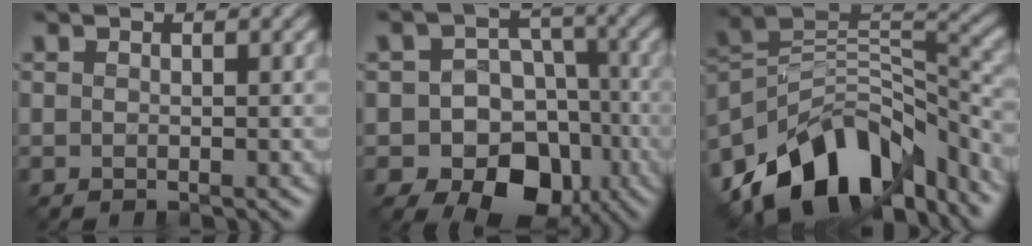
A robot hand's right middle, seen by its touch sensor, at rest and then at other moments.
{"total": 9.5, "force": [-4.0, 7.0, 5.0], "torque": [-0.047, -0.006, -0.076]}
{"total": 11.8, "force": [-8.3, 6.1, 5.9], "torque": [-0.099, 0.013, -0.156]}